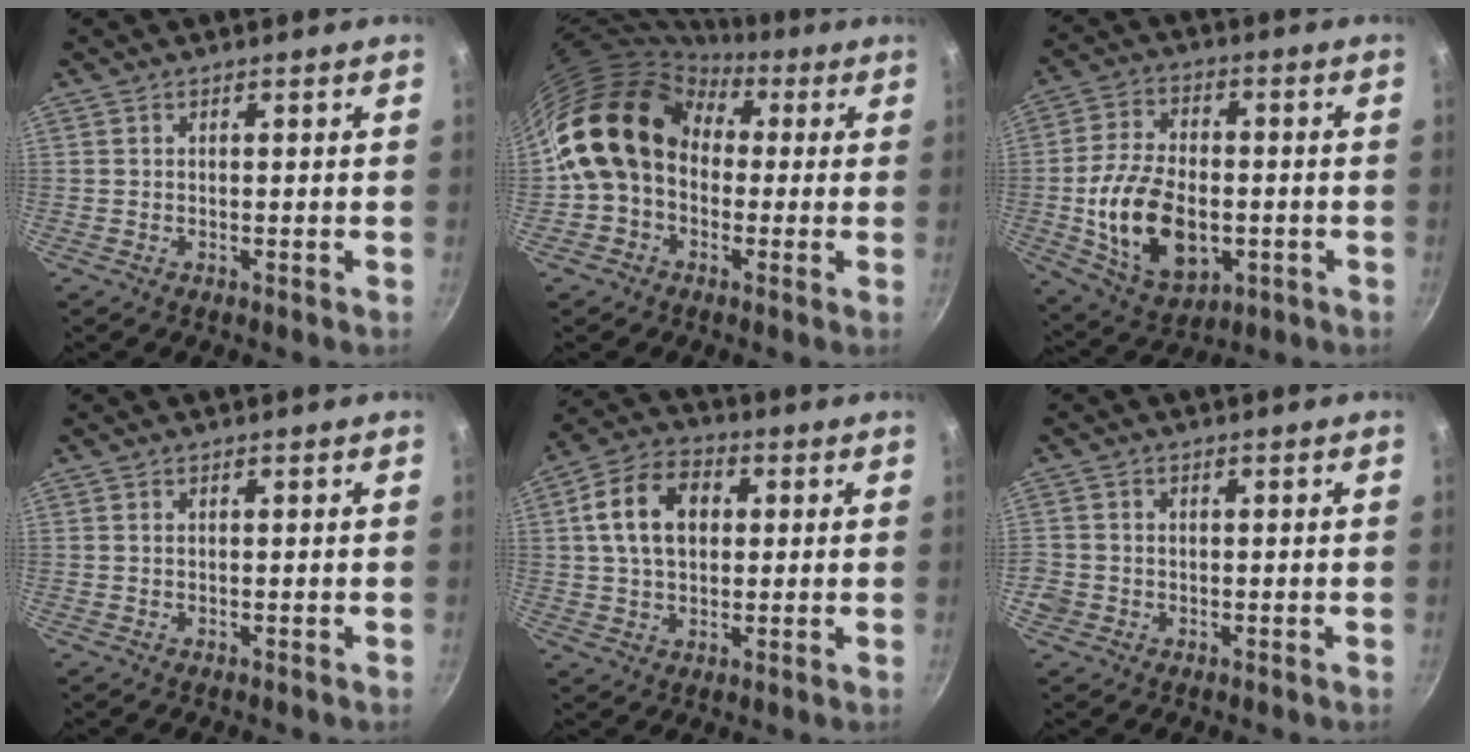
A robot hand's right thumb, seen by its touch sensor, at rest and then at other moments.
{"total": 15.7, "force": [1.3, 12.5, 9.5], "torque": [-0.136, 0.039, 0.005]}
{"total": 17.3, "force": [-3.0, 10.8, 13.1], "torque": [-0.224, 0.013, -0.039]}
{"total": 0.0}
{"total": 12.2, "force": [2.3, 8.5, 8.4], "torque": [-0.131, 0.015, 0.028]}
{"total": 3.5, "force": [-0.6, 3.3, 1.2], "torque": [-0.023, 0.005, -0.013]}